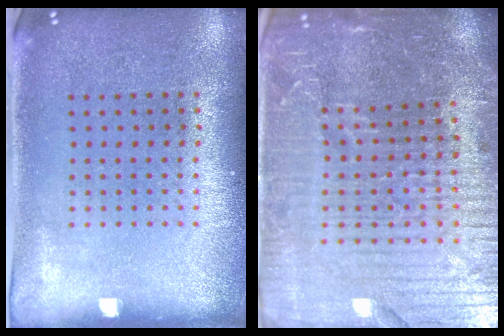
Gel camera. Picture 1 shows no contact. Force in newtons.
{"total": 6.3, "press": 5.6, "slide": 2.9}